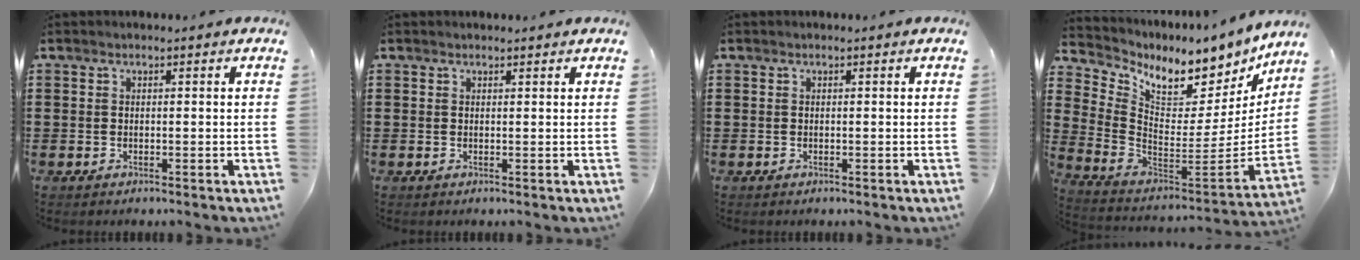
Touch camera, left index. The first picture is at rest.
{"total": 0.6, "force": [0.6, 0.2, 0.0], "torque": [-0.002, 0.001, 0.013]}
{"total": 0.0}
{"total": 6.8, "force": [6.2, 2.2, 1.9], "torque": [-0.072, -0.068, 0.104]}